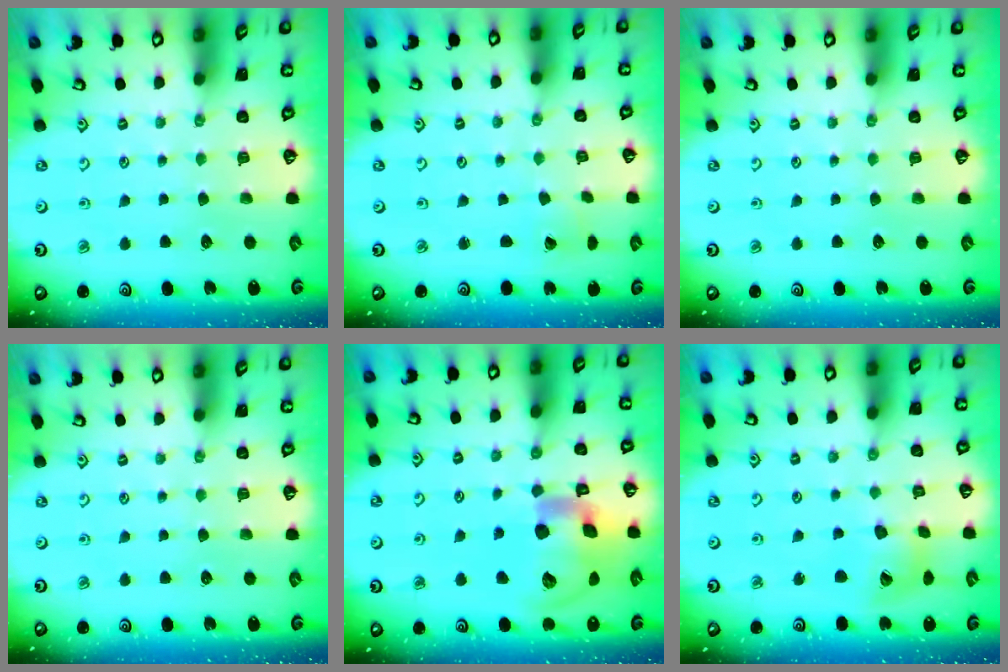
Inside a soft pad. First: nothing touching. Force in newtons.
{"total": 2.4, "press": 2.4, "slide": 0.1}
{"total": 0.0}
{"total": 0.0}
{"total": 20.7, "press": 20.4, "slide": 3.4}
{"total": 11.9, "press": 11.8, "slide": 1.5}